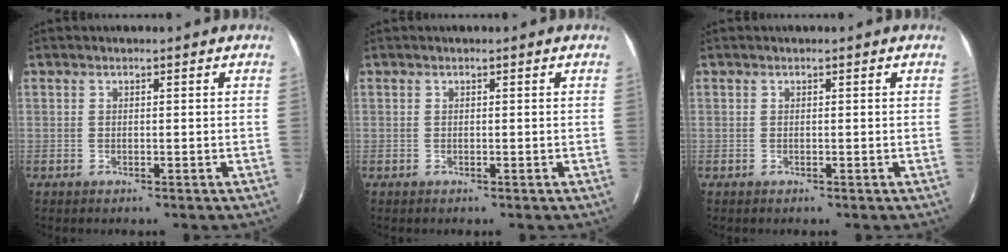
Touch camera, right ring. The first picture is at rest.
{"total": 0.0}
{"total": 0.0}